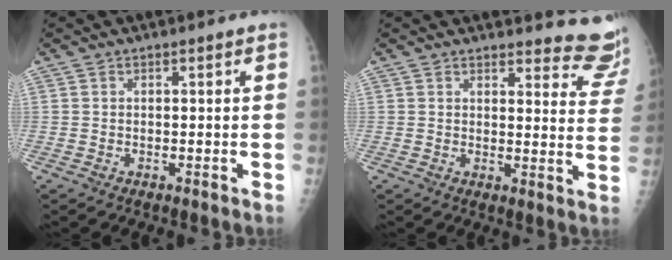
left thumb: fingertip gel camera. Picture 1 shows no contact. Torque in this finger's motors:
{"motor_torque": [-0.23, -0.21, -0.17, -0.28, 0.02]}